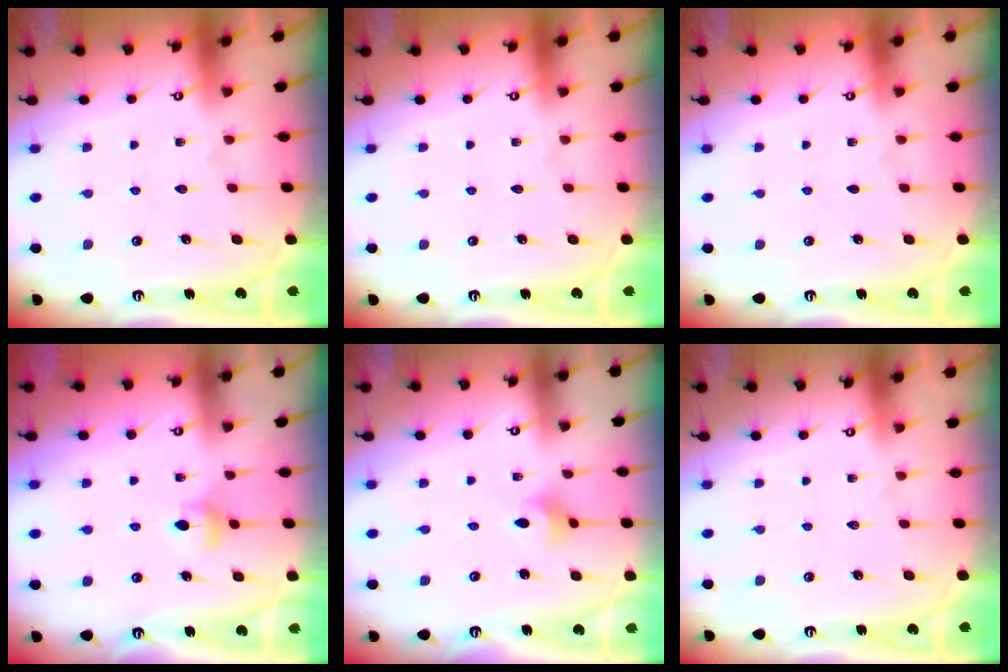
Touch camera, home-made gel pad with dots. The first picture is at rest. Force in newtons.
{"total": 0.0}
{"total": 0.0}
{"total": 4.6, "press": 4.6, "slide": 0.8}
{"total": 2.9, "press": 2.9, "slide": 0.7}
{"total": 0.0}